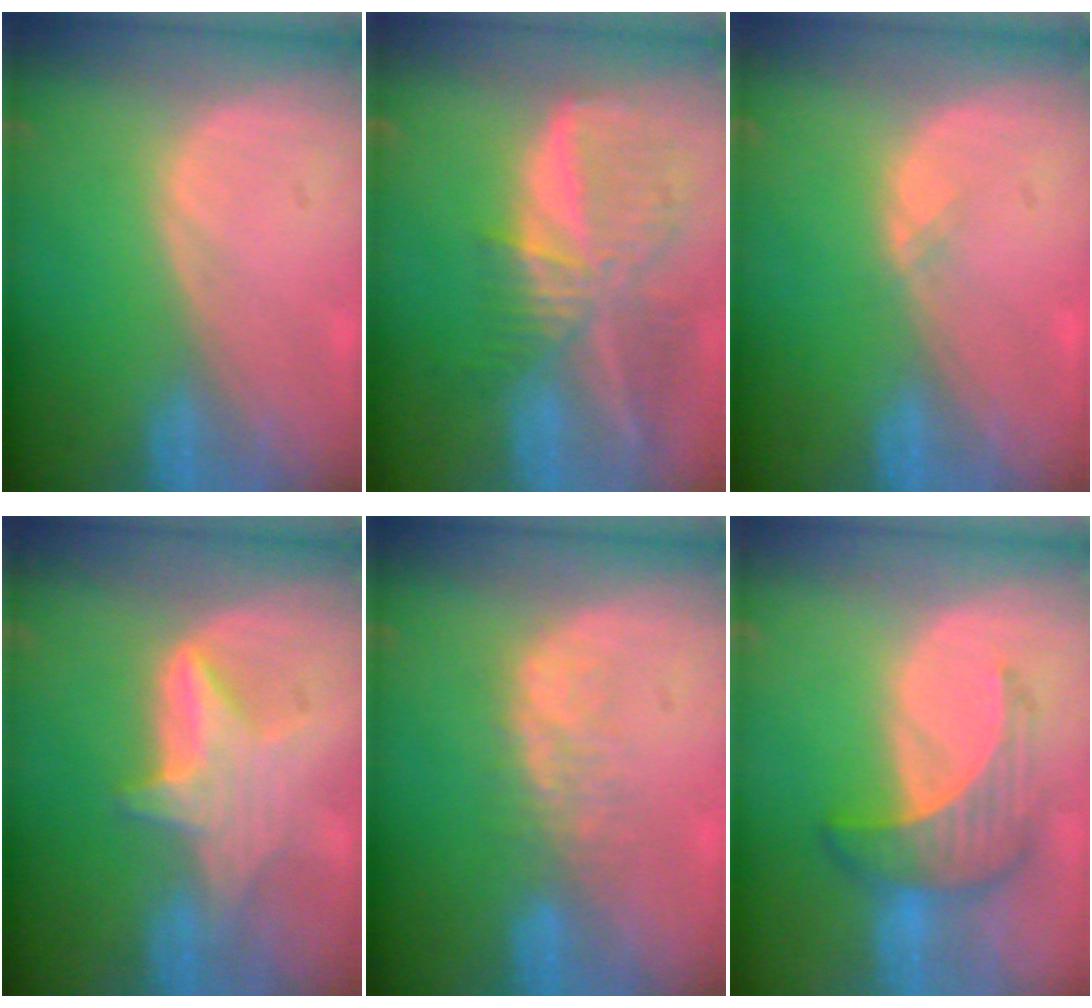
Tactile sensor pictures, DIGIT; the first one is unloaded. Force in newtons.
{"total": 9.5, "press": 8.3, "slide": 4.7}
{"total": 0.8, "press": 0.5, "slide": 0.6}
{"total": 5.8, "press": 5.6, "slide": 1.5}
{"total": 3.6, "press": 3.6, "slide": 0.7}
{"total": 6.8, "press": 6.4, "slide": 2.2}